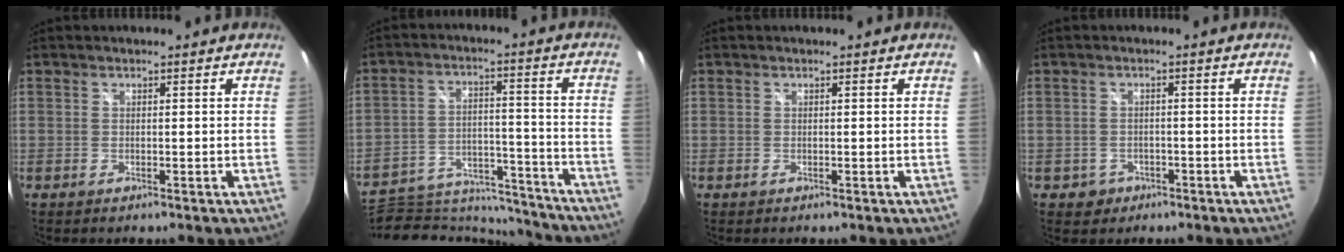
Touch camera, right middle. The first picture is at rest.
{"total": 16.9, "force": [-15.4, 5.5, 4.2], "torque": [-0.093, 0.017, -0.221]}
{"total": 0.0}
{"total": 3.3, "force": [-1.5, 2.8, 0.5], "torque": [-0.021, 0.002, -0.019]}